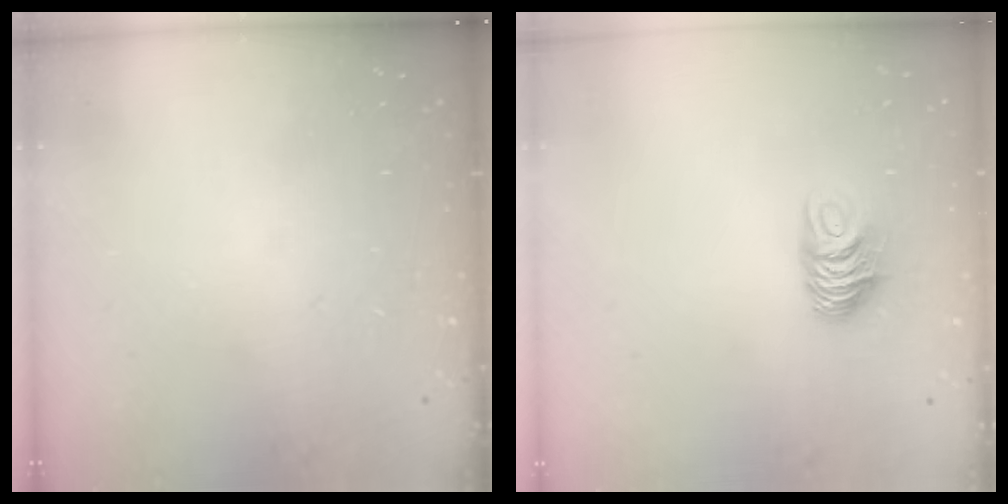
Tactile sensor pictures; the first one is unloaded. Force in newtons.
{"total": 7.1, "press": 7.1, "slide": 0.5}